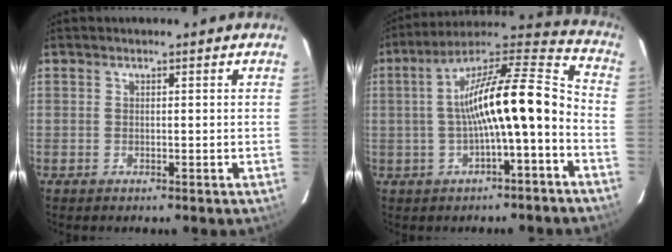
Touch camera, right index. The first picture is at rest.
{"total": 16.8, "force": [-3.1, 3.1, 16.2], "torque": [-0.265, 0.032, -0.050]}